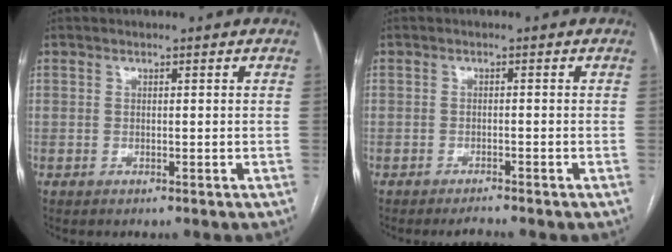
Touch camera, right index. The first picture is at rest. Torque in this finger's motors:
{"motor_torque": [0.12, -0.02, 0.08, 0.02]}